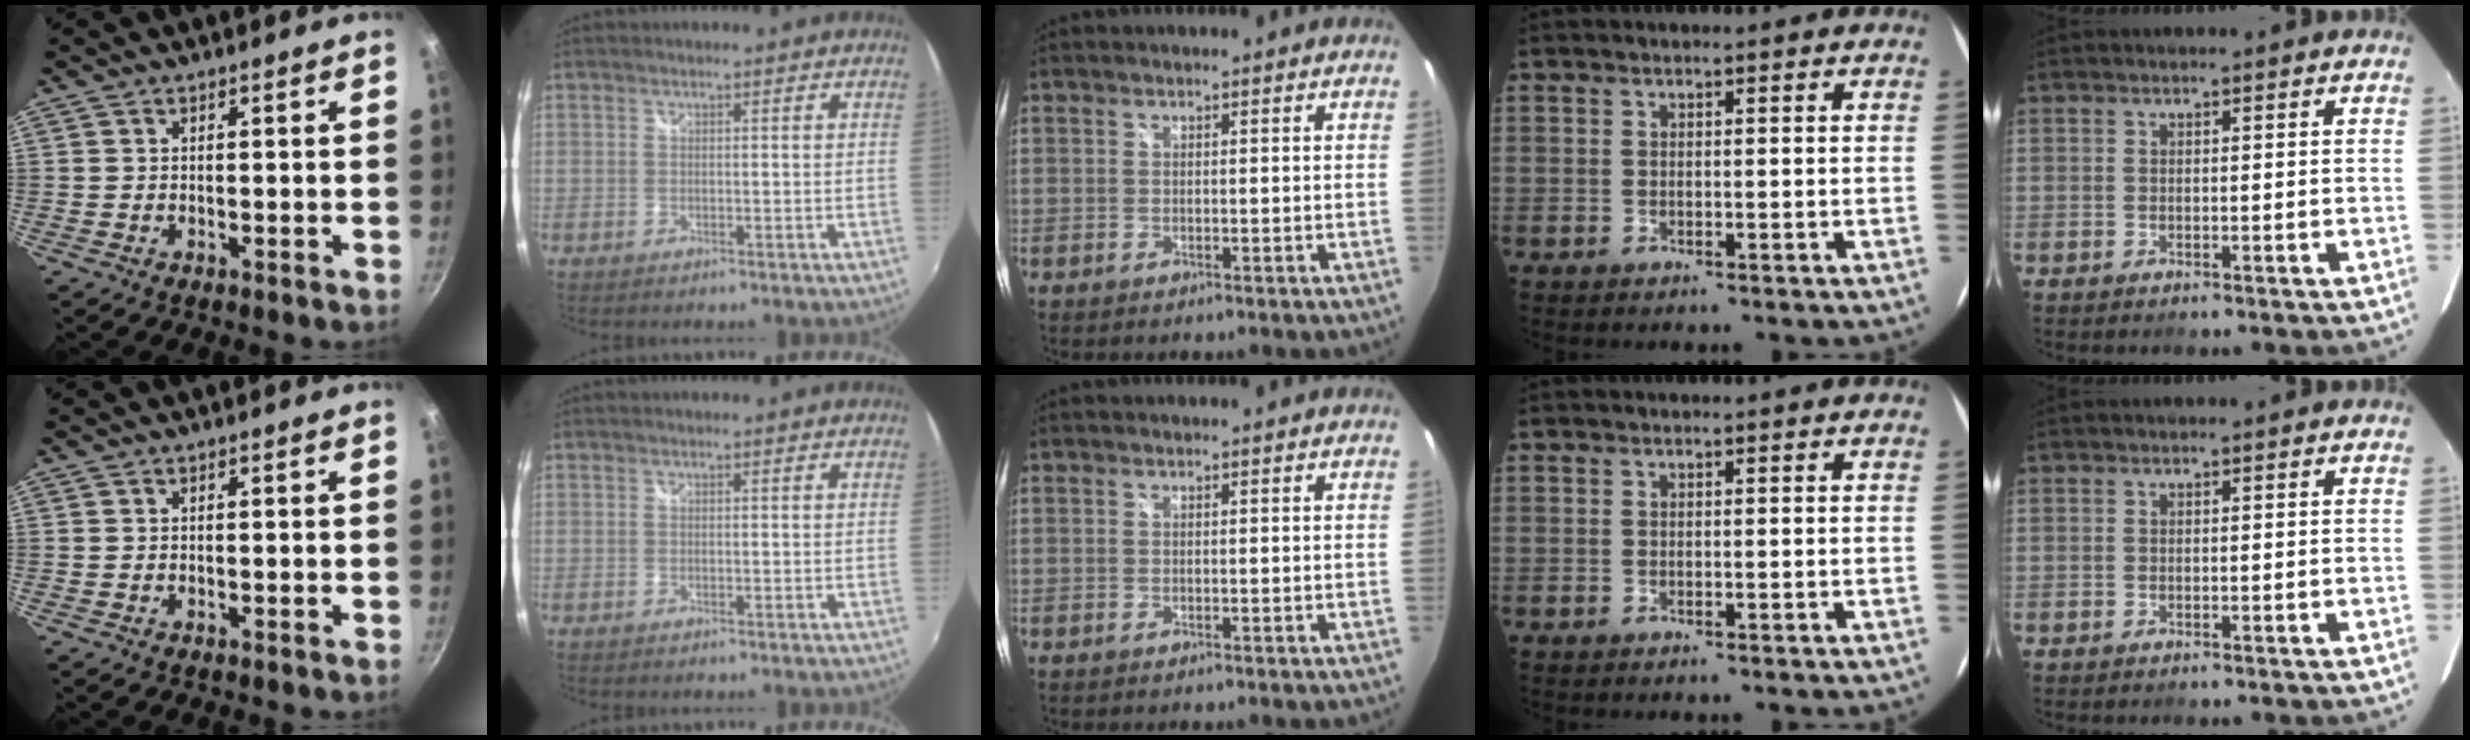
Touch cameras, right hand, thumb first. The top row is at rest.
{}